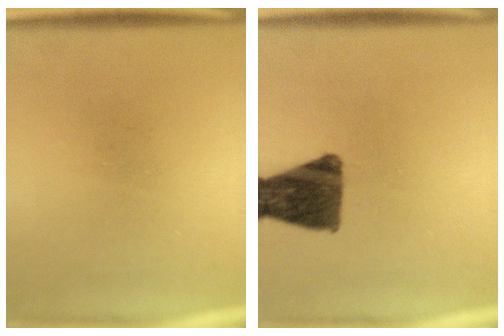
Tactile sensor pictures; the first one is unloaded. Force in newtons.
{"total": 11.9}